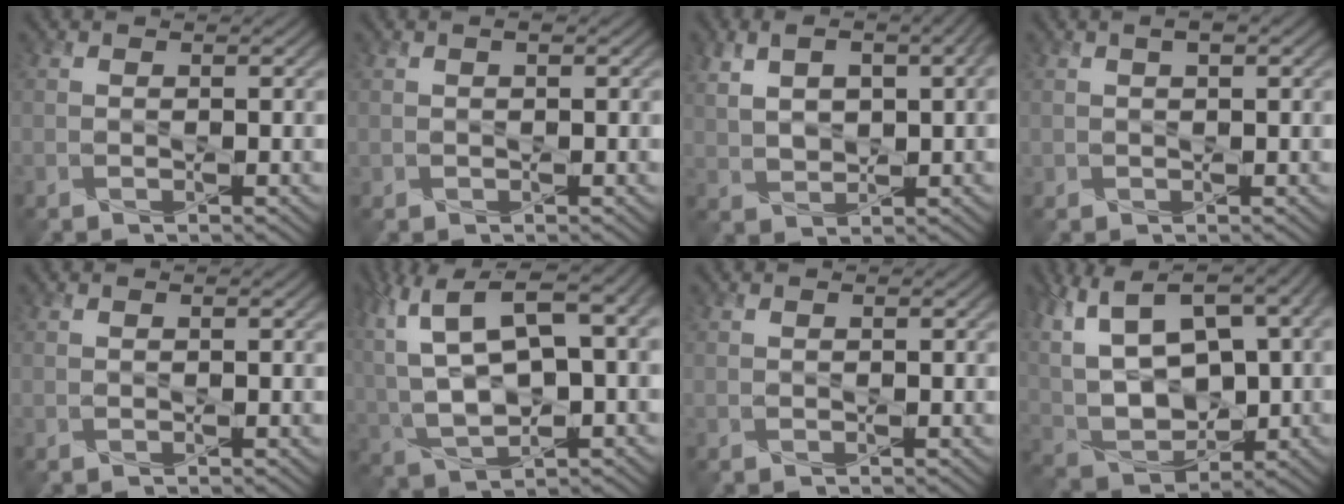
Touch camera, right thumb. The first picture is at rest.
{"total": 0.7, "force": [0.2, 0.4, 0.5], "torque": [-0.010, 0.002, 0.005]}
{"total": 7.8, "force": [2.5, 3.8, 6.3], "torque": [-0.134, 0.010, 0.048]}
{"total": 1.7, "force": [0.7, 0.8, 1.3], "torque": [-0.026, 0.004, 0.014]}
{"total": 0.0}
{"total": 14.8, "force": [4.7, 6.9, 12.3], "torque": [-0.274, 0.007, 0.099]}
{"total": 0.0}
{"total": 16.9, "force": [5.9, 9.7, 12.5], "torque": [-0.295, 0.025, 0.140]}